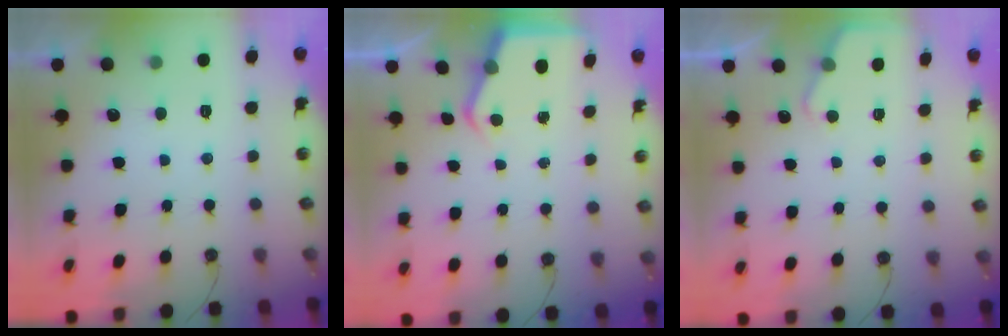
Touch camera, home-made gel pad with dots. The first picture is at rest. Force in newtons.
{"total": 5.1, "press": 5.1, "slide": 0.7}
{"total": 4.4, "press": 4.4, "slide": 0.5}